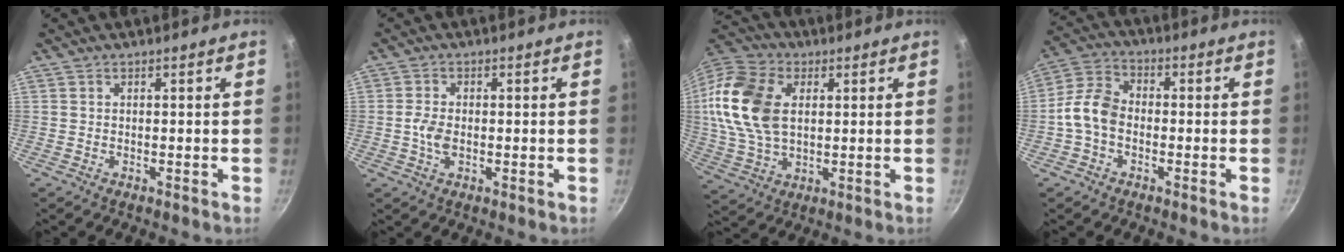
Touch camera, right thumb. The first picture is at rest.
{"total": 3.8, "force": [-0.4, 2.3, 3.0], "torque": [-0.060, 0.004, -0.010]}
{"total": 17.7, "force": [2.9, 11.6, 13.0], "torque": [-0.250, 0.008, 0.050]}
{"total": 8.0, "force": [-1.8, 5.7, 5.3], "torque": [-0.094, 0.032, -0.051]}